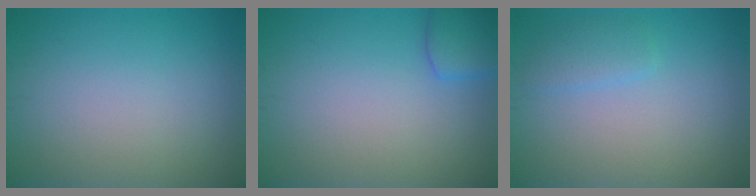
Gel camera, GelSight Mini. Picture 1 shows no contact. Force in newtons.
{"total": 2.7, "press": 2.7, "slide": 0.1}
{"total": 1.6, "press": 1.6, "slide": 0.0}